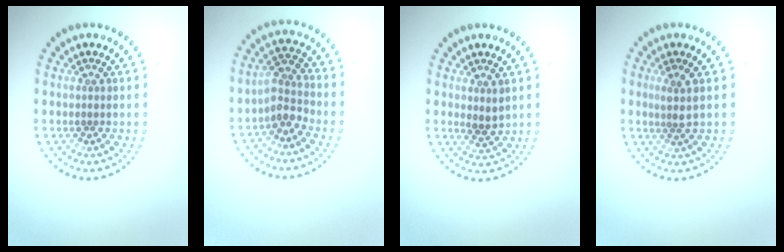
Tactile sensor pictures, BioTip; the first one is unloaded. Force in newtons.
{"total": 2.5, "press": 2.0, "slide": 1.5}
{"total": 1.6, "press": 1.4, "slide": 0.8}
{"total": 1.5, "press": 1.2, "slide": 0.9}